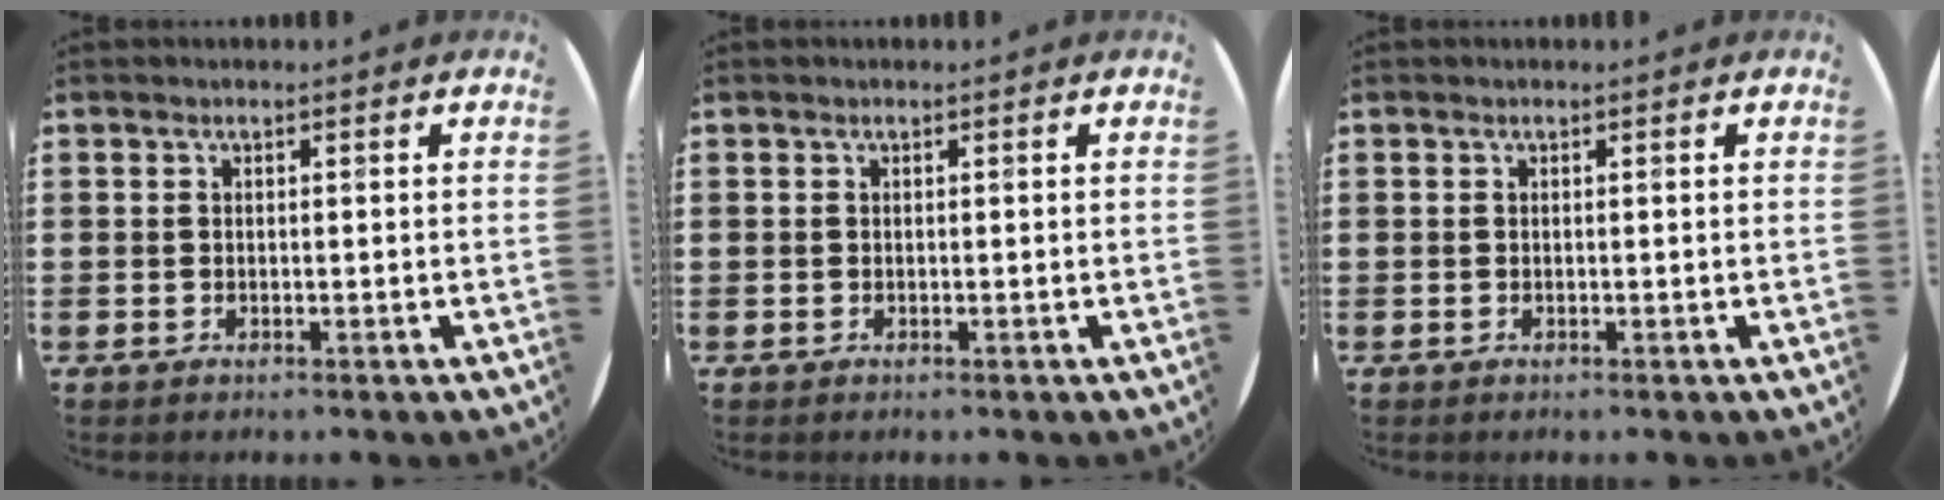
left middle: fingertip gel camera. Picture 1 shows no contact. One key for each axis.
{"total": 0.0}
{"total": 0.0}